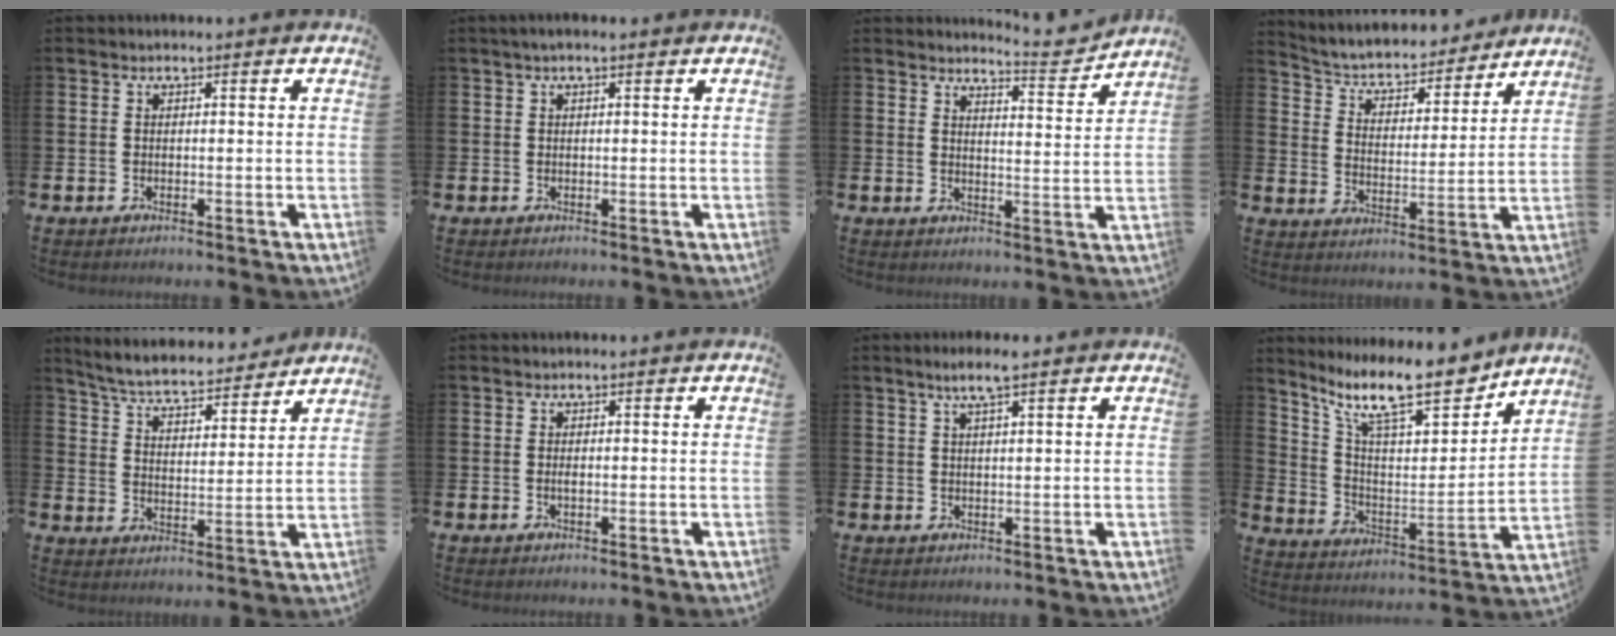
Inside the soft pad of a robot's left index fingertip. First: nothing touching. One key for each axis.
{"total": 0.9, "fx": 0.4, "fy": 0.2, "fz": 0.8, "tx": -0.014, "ty": 0.003, "tz": 0.006}
{"total": 4.5, "fx": 4.5, "fy": 0.1, "fz": 0.6, "tx": 0.000, "ty": -0.038, "tz": 0.073}
{"total": 5.2, "fx": 4.8, "fy": 1.8, "fz": 1.0, "tx": -0.056, "ty": -0.040, "tz": 0.077}
{"total": 6.2, "fx": 6.0, "fy": 0.9, "fz": 1.5, "tx": -0.062, "ty": -0.041, "tz": 0.102}
{"total": 0.7, "fx": 0.0, "fy": 0.2, "fz": 0.7, "tx": -0.015, "ty": 0.001, "tz": 0.000}
{"total": 3.3, "fx": 2.3, "fy": 0.3, "fz": 2.3, "tx": -0.046, "ty": 0.002, "tz": 0.040}
{"total": 14.1, "fx": 11.7, "fy": 3.5, "fz": 7.0, "tx": -0.157, "ty": -0.072, "tz": 0.203}